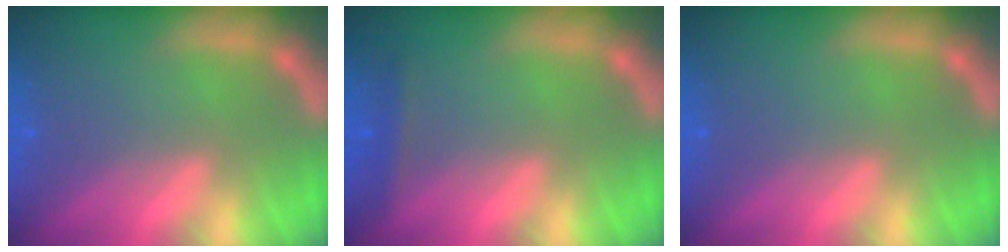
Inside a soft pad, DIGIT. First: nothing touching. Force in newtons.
{"total": 1.4}
{"total": 0.0}